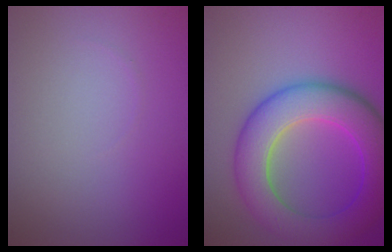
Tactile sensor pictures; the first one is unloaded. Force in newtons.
{"total": 8.7, "press": 8.7, "slide": 0.4}